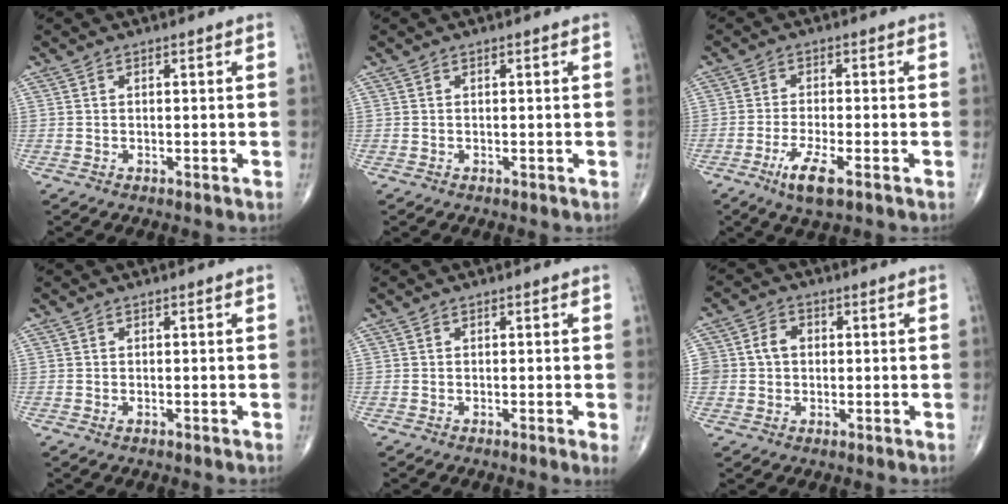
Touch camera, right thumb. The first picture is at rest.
{"total": 0.0}
{"total": 5.8, "force": [-3.1, 1.1, 4.8], "torque": [-0.100, 0.002, -0.053]}
{"total": 0.0}
{"total": 1.2, "force": [-0.1, -0.1, 1.1], "torque": [-0.022, -0.005, -0.003]}
{"total": 4.8, "force": [0.4, 4.1, 2.6], "torque": [-0.033, 0.011, 0.005]}